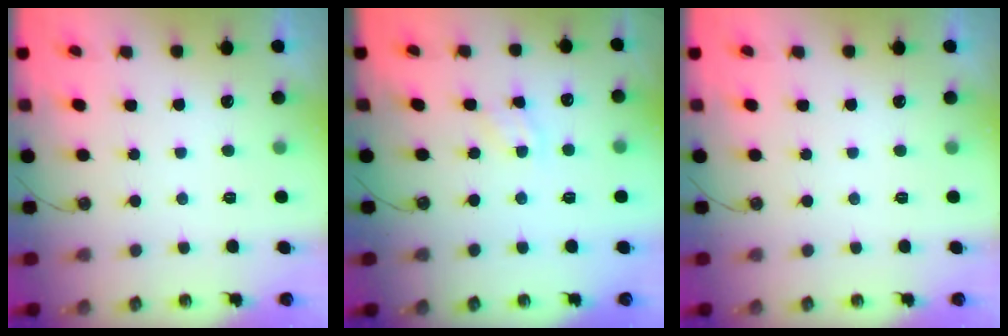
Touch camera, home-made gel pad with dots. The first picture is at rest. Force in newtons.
{"total": 5.2, "press": 5.1, "slide": 0.6}
{"total": 0.0}